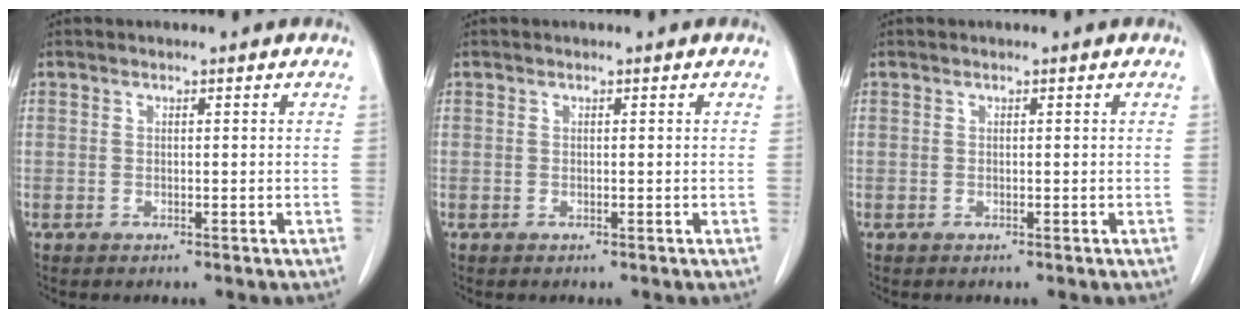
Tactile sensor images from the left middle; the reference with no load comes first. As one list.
[{"total": 0.0}, {"total": 0.0}]